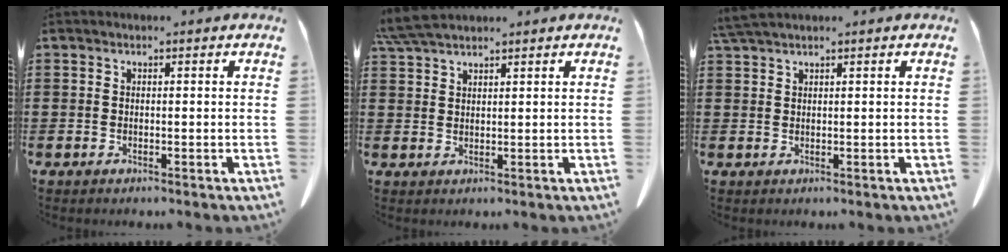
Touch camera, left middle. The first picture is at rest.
{"total": 4.5, "force": [3.9, 0.6, 2.3], "torque": [-0.055, -0.004, 0.075]}
{"total": 2.1, "force": [1.8, -0.1, 1.1], "torque": [-0.025, -0.002, 0.036]}